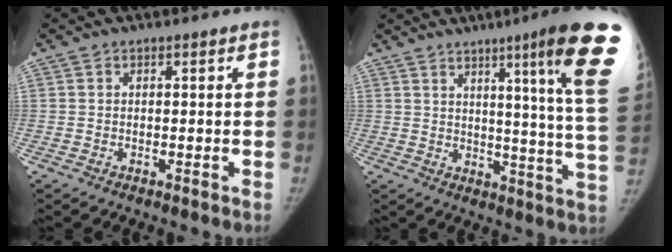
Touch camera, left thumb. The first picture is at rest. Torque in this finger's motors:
{"motor_torque": [0.55, 0.41, 1.87, -0.90, 0.29]}